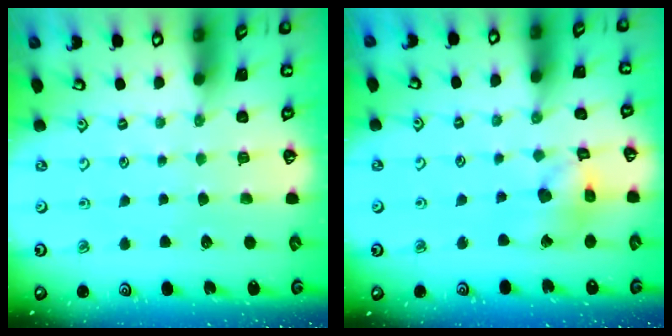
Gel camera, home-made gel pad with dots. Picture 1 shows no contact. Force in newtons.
{"total": 11.9, "press": 11.8, "slide": 1.6}